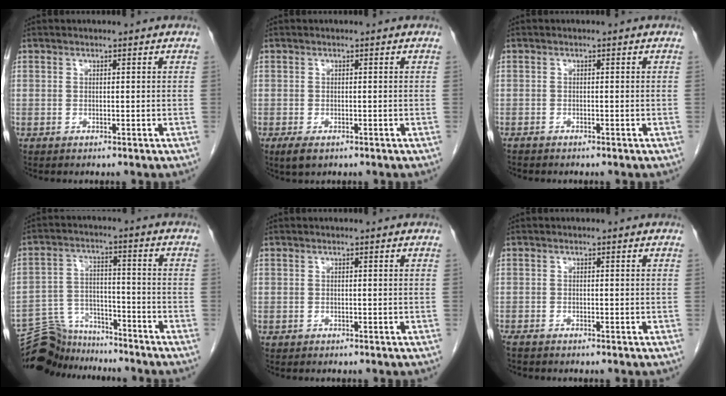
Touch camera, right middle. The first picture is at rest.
{"total": 2.2, "force": [-1.2, 1.0, 1.5], "torque": [-0.032, -0.003, -0.015]}
{"total": 1.0, "force": [-0.9, 0.3, 0.3], "torque": [-0.010, -0.001, -0.016]}
{"total": 10.0, "force": [-9.7, 2.8, 0.0], "torque": [-0.007, 0.032, -0.172]}
{"total": 0.0}
{"total": 1.7, "force": [-1.5, 0.3, 0.7], "torque": [-0.018, -0.005, -0.023]}